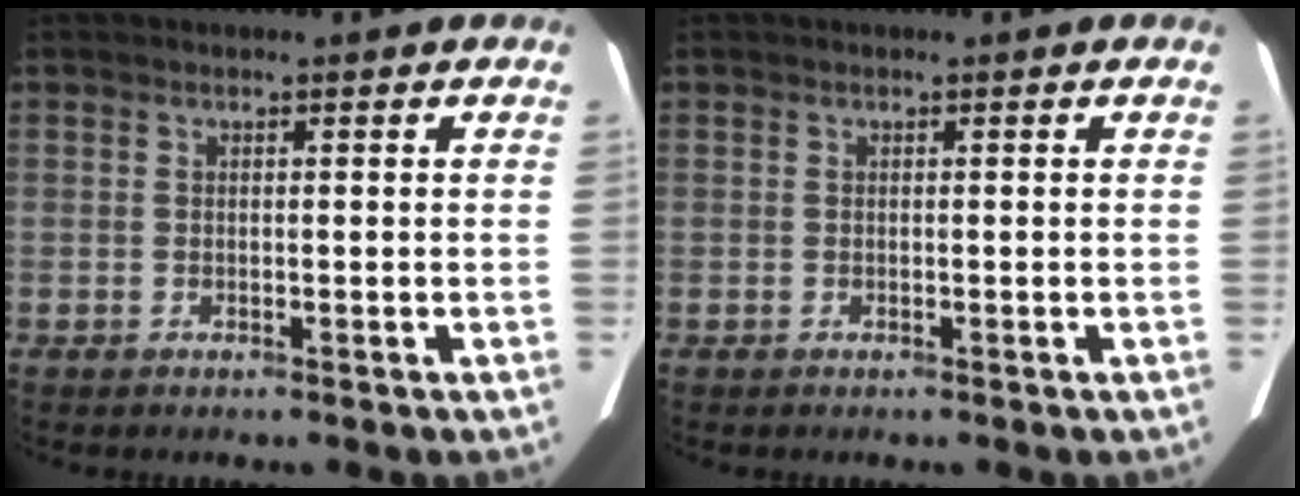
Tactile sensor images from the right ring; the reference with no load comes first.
{"total": 0.0}